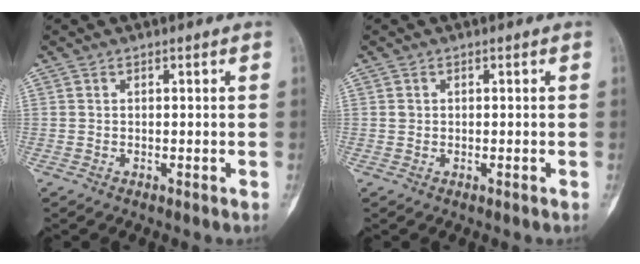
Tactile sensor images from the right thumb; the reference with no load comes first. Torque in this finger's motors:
{"motor_torque": [0.32, -0.34, 0.15, -0.11, 0.06]}